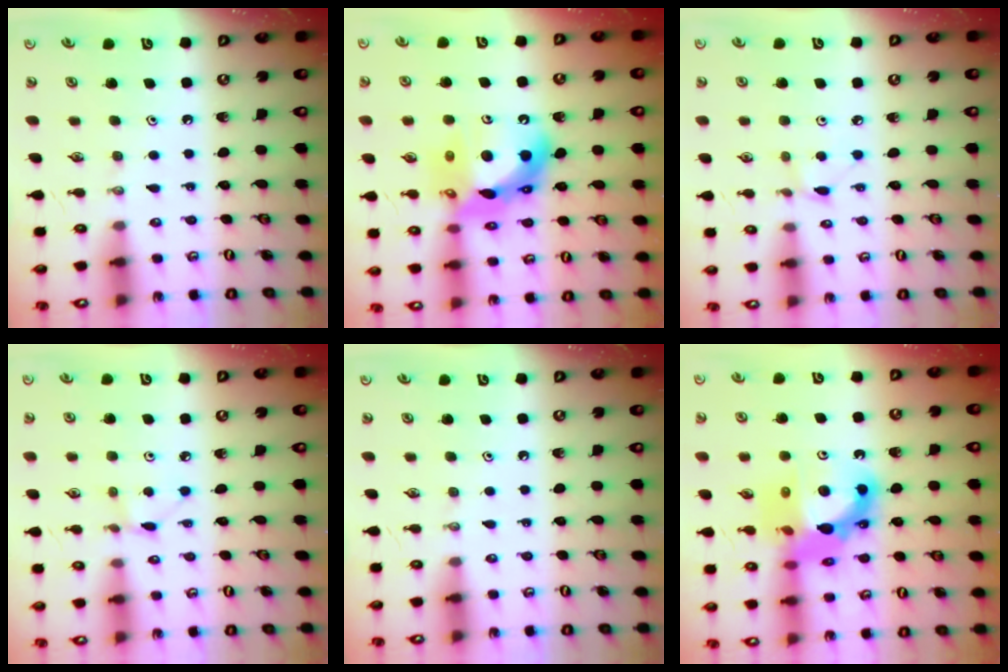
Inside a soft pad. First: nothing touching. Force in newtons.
{"total": 16.6, "press": 16.5, "slide": 1.6}
{"total": 3.0, "press": 3.0, "slide": 0.5}
{"total": 2.9, "press": 2.9, "slide": 0.4}
{"total": 0.0}
{"total": 15.4, "press": 15.4, "slide": 1.2}